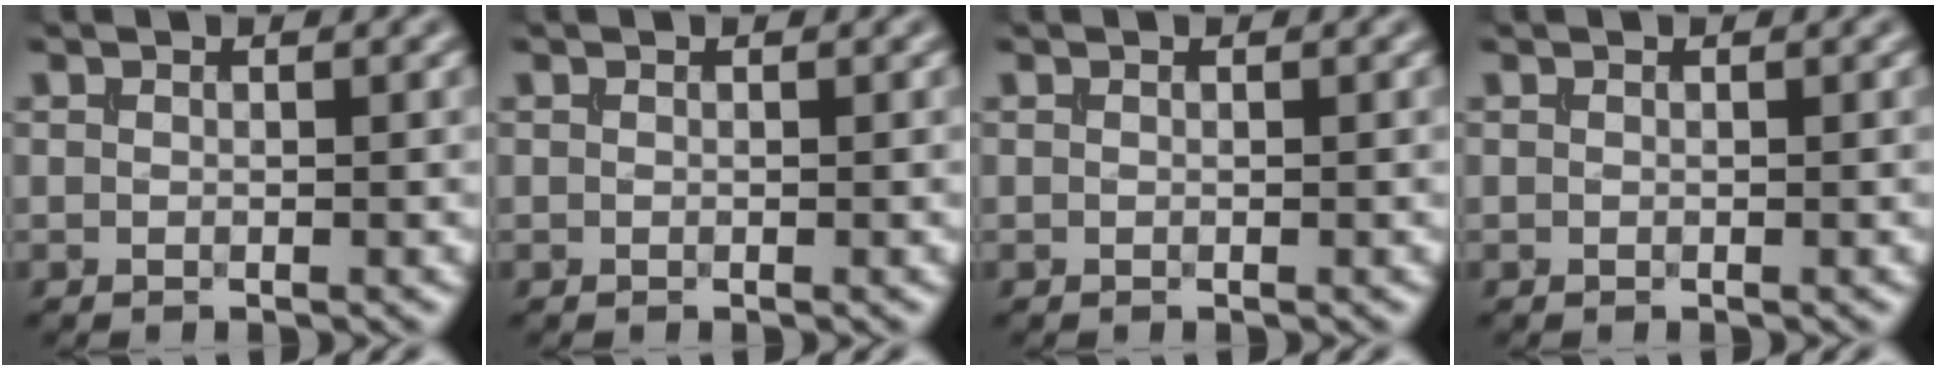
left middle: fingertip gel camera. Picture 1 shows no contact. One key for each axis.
{"total": 0.0}
{"total": 0.0}
{"total": 0.0}